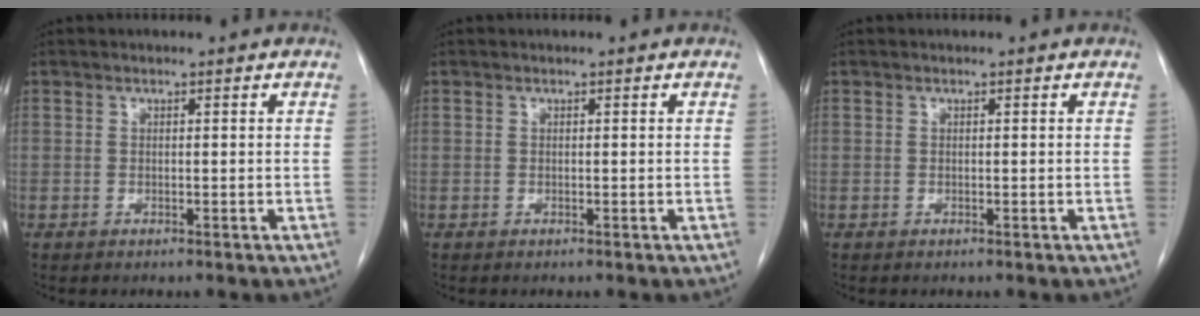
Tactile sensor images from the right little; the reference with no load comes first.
{"total": 0.0}
{"total": 0.0}